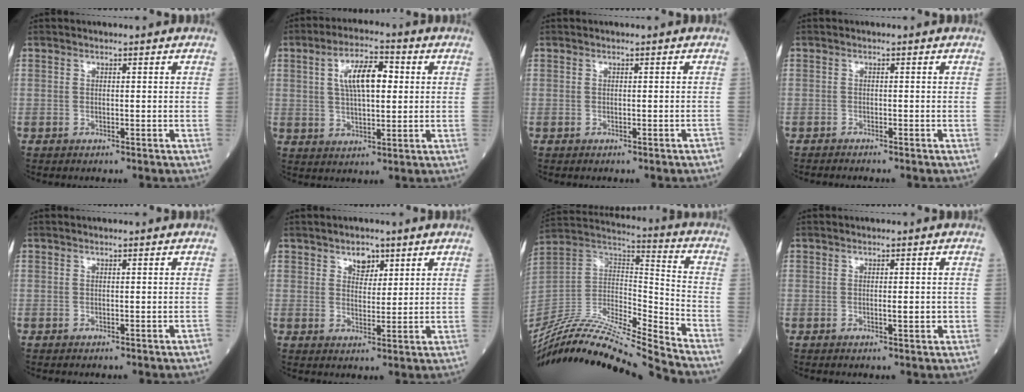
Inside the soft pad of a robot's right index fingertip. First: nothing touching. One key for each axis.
{"total": 8.7, "fx": 2.1, "fy": 3.1, "fz": 7.8, "tx": -0.143, "ty": 0.017, "tz": 0.036}
{"total": 0.7, "fx": -0.6, "fy": 0.1, "fz": 0.4, "tx": -0.004, "ty": 0.000, "tz": -0.006}
{"total": 1.4, "fx": -1.3, "fy": -0.2, "fz": 0.4, "tx": -0.008, "ty": 0.000, "tz": -0.021}
{"total": 0.0}
{"total": 3.4, "fx": 2.1, "fy": 2.0, "fz": 1.7, "tx": -0.022, "ty": 0.001, "tz": 0.035}
{"total": 23.8, "fx": -22.0, "fy": -1.1, "fz": 9.1, "tx": -0.203, "ty": -0.005, "tz": -0.386}
{"total": 1.7, "fx": -0.3, "fy": 0.3, "fz": 1.6, "tx": -0.024, "ty": 0.000, "tz": -0.003}